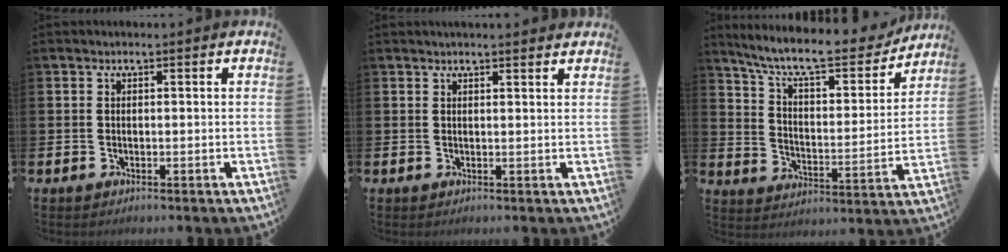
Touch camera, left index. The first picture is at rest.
{"total": 1.5, "force": [1.5, -0.1, 0.2], "torque": [0.006, -0.009, 0.025]}
{"total": 10.1, "force": [8.9, 2.2, 4.3], "torque": [-0.103, -0.062, 0.147]}